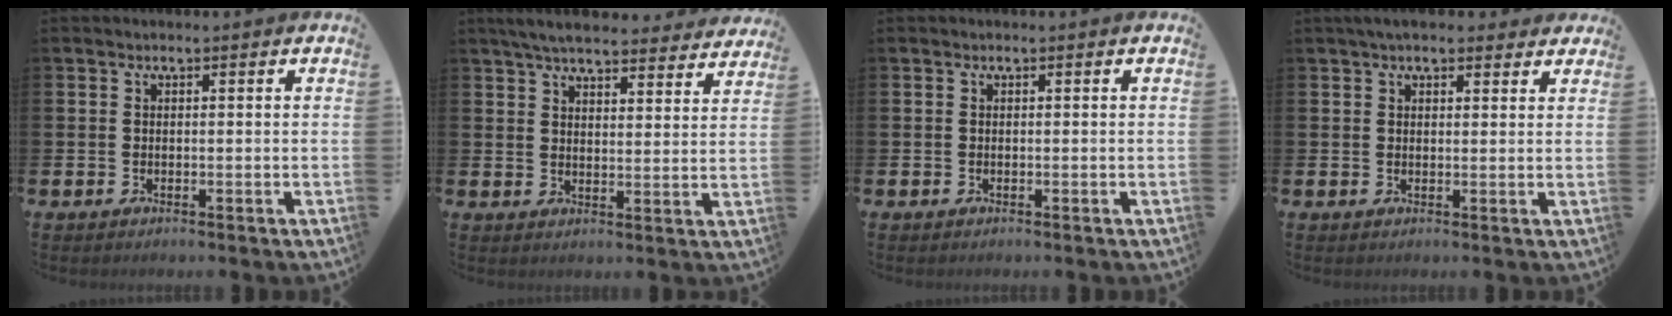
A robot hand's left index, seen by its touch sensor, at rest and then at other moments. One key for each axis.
{"total": 5.9, "fx": 5.6, "fy": 1.0, "fz": 1.5, "tx": -0.037, "ty": -0.032, "tz": 0.098}
{"total": 0.0}
{"total": 3.4, "fx": 3.0, "fy": 1.3, "fz": 1.2, "tx": -0.019, "ty": -0.004, "tz": 0.053}